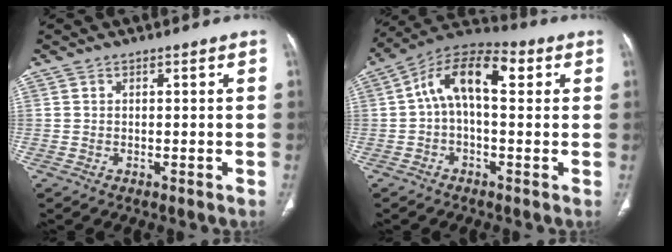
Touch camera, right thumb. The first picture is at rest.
{"total": 12.0, "force": [2.0, 6.0, 10.2], "torque": [-0.158, 0.039, 0.022]}